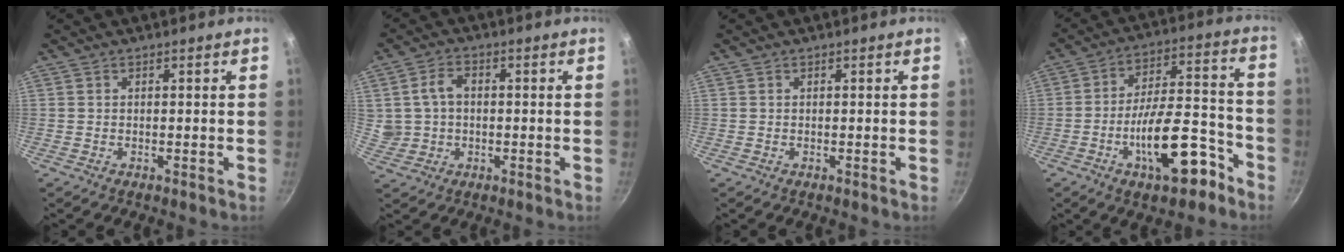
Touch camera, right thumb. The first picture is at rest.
{"total": 6.7, "force": [0.6, 5.4, 4.0], "torque": [-0.055, 0.011, 0.016]}
{"total": 0.0}
{"total": 16.6, "force": [-8.1, 6.6, 12.8], "torque": [-0.171, 0.067, -0.120]}